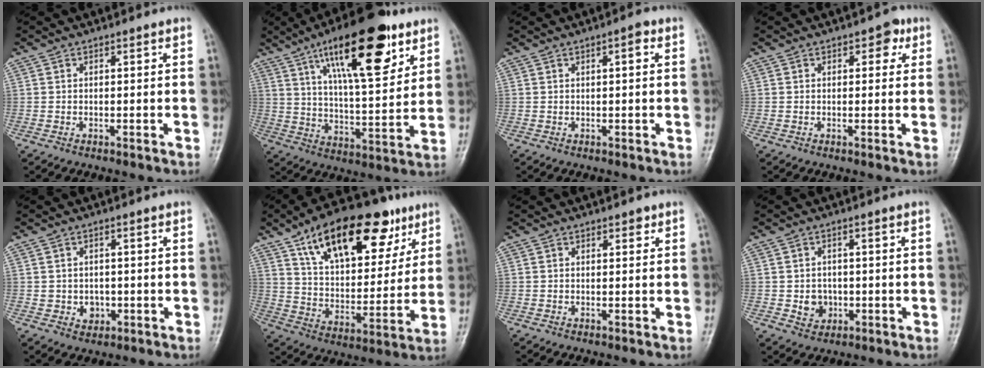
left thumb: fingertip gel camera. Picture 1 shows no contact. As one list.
[{"total": 22.1, "force": [11.7, 7.5, 17.2], "torque": [-0.241, -0.039, 0.193]}, {"total": 2.1, "force": [0.7, 0.6, 1.9], "torque": [-0.028, 0.003, 0.009]}, {"total": 3.1, "force": [1.3, 1.9, 2.0], "torque": [-0.006, 0.001, 0.011]}, {"total": 3.3, "force": [-0.5, 2.9, 1.6], "torque": [-0.009, 0.002, 0.000]}, {"total": 25.4, "force": [13.9, 12.2, 17.4], "torque": [-0.235, -0.020, 0.229]}, {"total": 1.4, "force": [0.9, 0.7, 0.8], "torque": [-0.001, -0.002, 0.009]}, {"total": 4.1, "force": [-0.6, 3.7, 1.8], "torque": [-0.009, 0.004, -0.004]}]